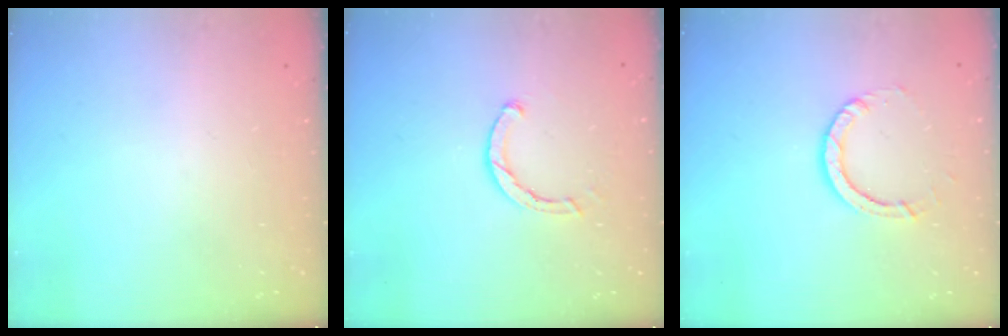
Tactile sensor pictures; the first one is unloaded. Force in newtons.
{"total": 2.5, "press": 2.5, "slide": 0.1}
{"total": 5.6, "press": 5.6, "slide": 0.4}